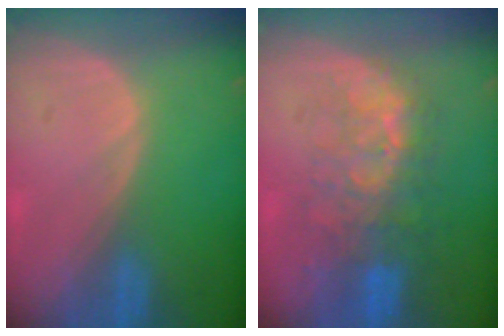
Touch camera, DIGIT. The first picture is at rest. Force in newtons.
{"total": 9.9, "press": 8.6, "slide": 4.9}